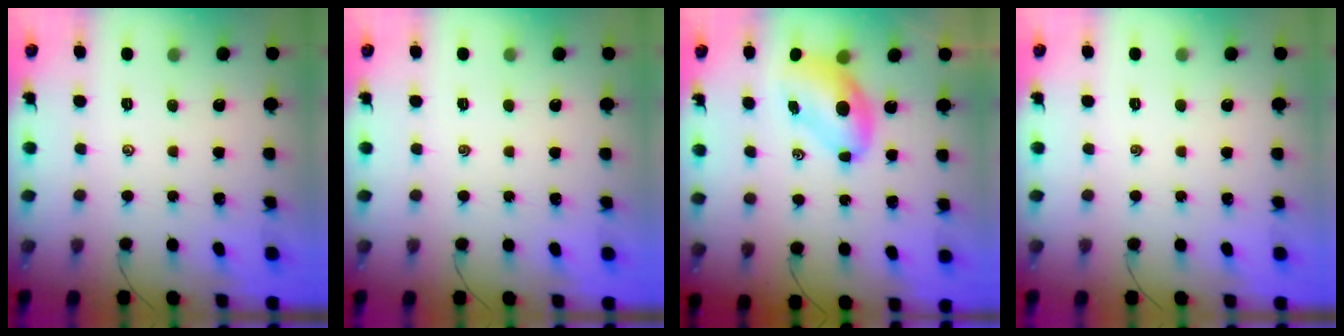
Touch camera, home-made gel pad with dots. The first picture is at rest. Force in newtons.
{"total": 0.0}
{"total": 7.9, "press": 7.7, "slide": 1.7}
{"total": 0.0}